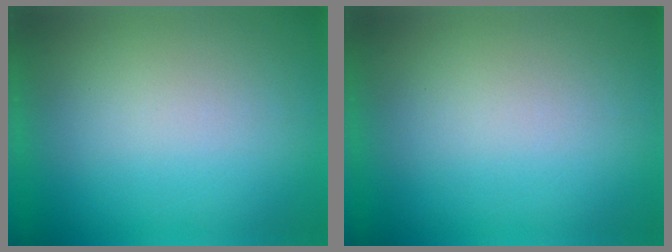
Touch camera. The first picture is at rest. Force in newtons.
{"total": 0.0}